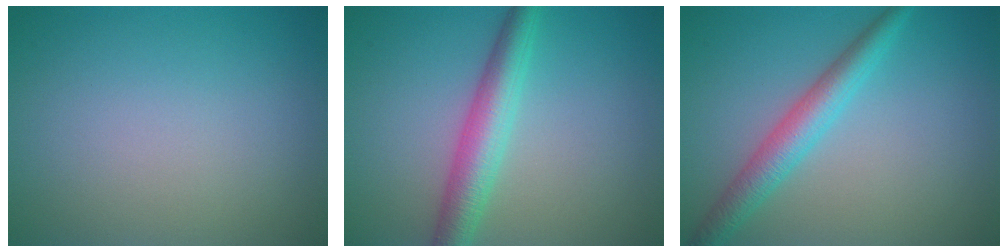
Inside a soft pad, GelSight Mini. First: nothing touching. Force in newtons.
{"total": 4.4, "press": 4.4, "slide": 0.1}
{"total": 3.6, "press": 3.6, "slide": 0.1}